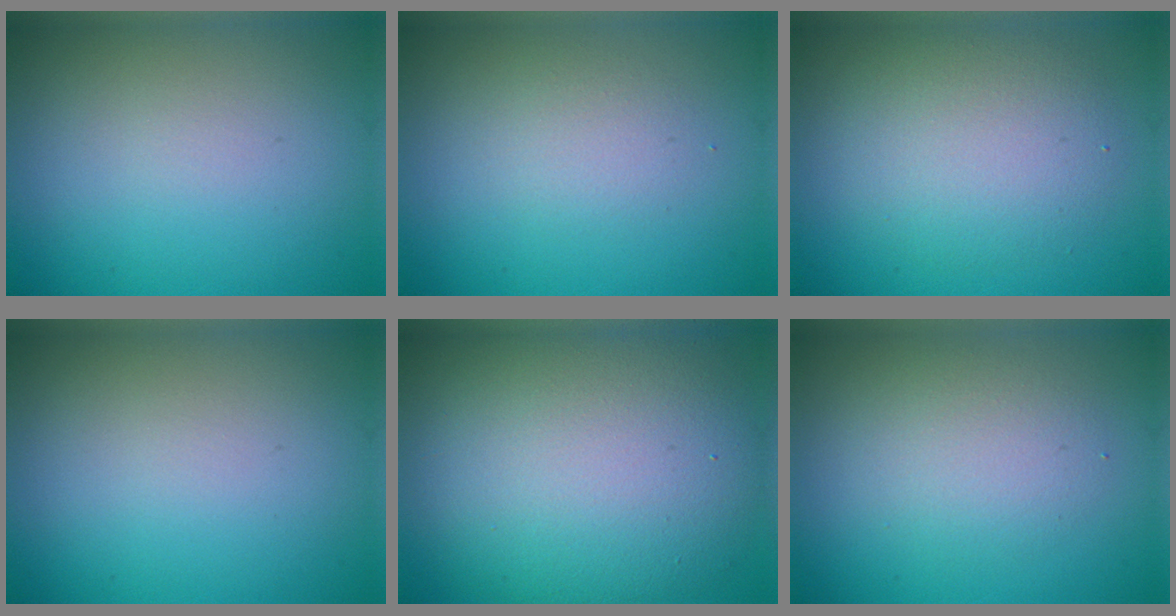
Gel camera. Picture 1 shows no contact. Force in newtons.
{"total": 1.6, "press": 1.6, "slide": 0.0}
{"total": 4.4, "press": 4.4, "slide": 0.3}
{"total": 0.0}
{"total": 13.0, "press": 13.0, "slide": 1.0}
{"total": 2.7, "press": 2.7, "slide": 0.2}